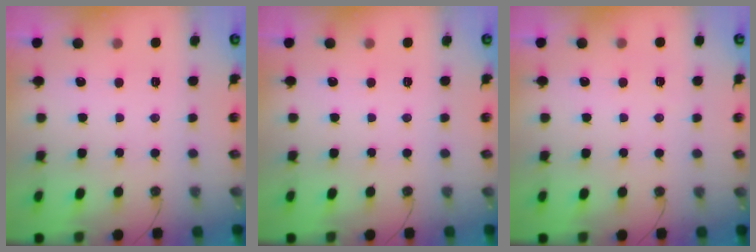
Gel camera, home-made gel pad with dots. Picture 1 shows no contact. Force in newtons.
{"total": 0.0}
{"total": 3.0, "press": 3.0, "slide": 0.7}